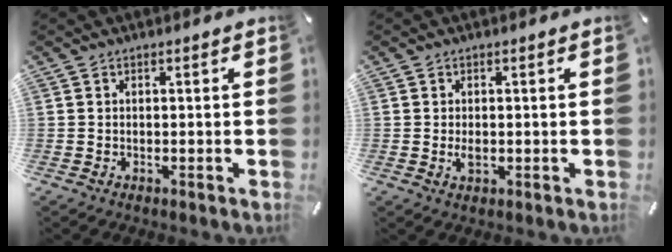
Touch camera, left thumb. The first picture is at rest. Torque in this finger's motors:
{"motor_torque": [0.48, 0.82, 0.03, 0.08, -0.01]}